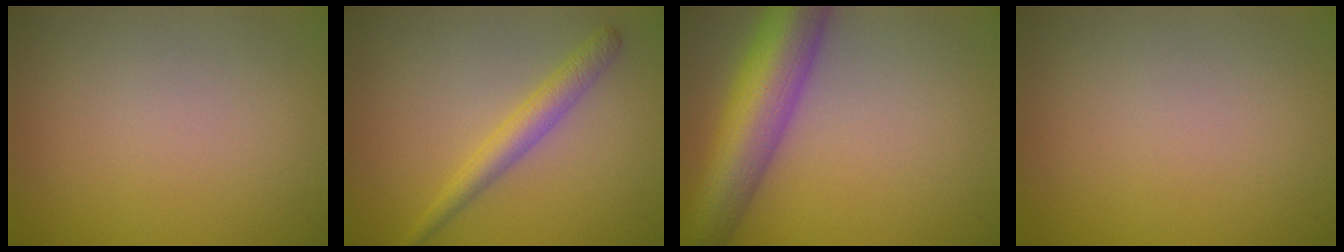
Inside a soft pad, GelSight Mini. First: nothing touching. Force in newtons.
{"total": 2.6, "press": 2.6, "slide": 0.1}
{"total": 10.1, "press": 10.1, "slide": 0.3}
{"total": 0.0}